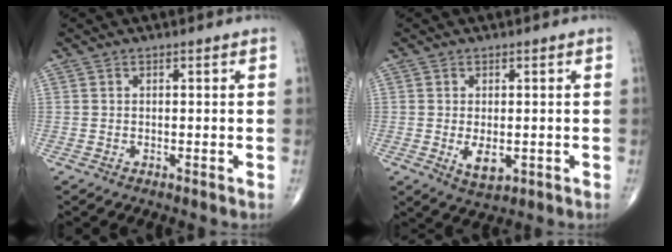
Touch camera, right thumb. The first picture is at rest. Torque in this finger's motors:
{"motor_torque": [-0.28, 0.48, 0.32, 0.27, 0.14]}